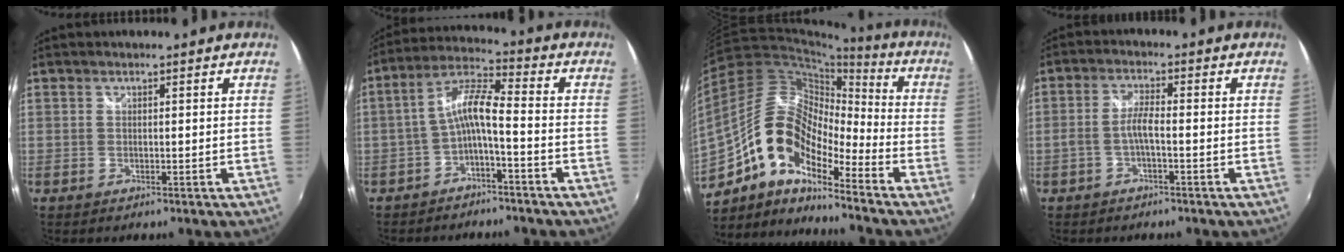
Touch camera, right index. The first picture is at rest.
{"total": 7.2, "force": [-2.8, 1.3, 6.5], "torque": [-0.152, 0.018, -0.053]}
{"total": 15.6, "force": [-8.5, 6.8, 11.2], "torque": [-0.199, 0.010, -0.178]}
{"total": 3.3, "force": [-1.4, 0.3, 2.9], "torque": [-0.068, 0.007, -0.027]}